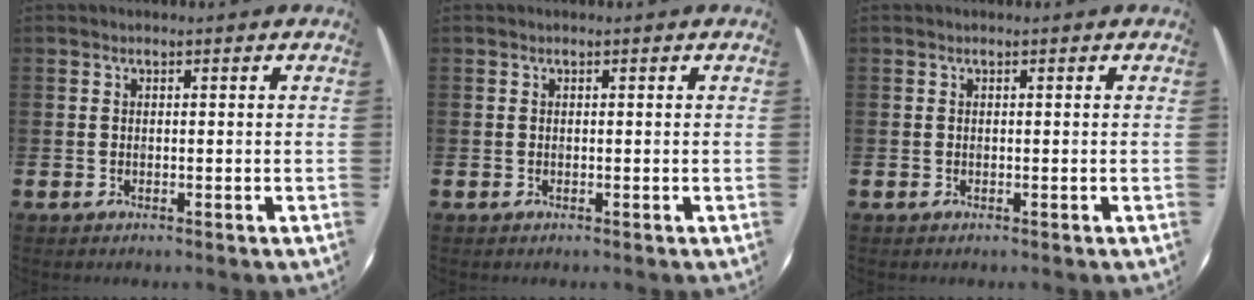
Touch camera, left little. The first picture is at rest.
{"total": 0.0}
{"total": 0.0}